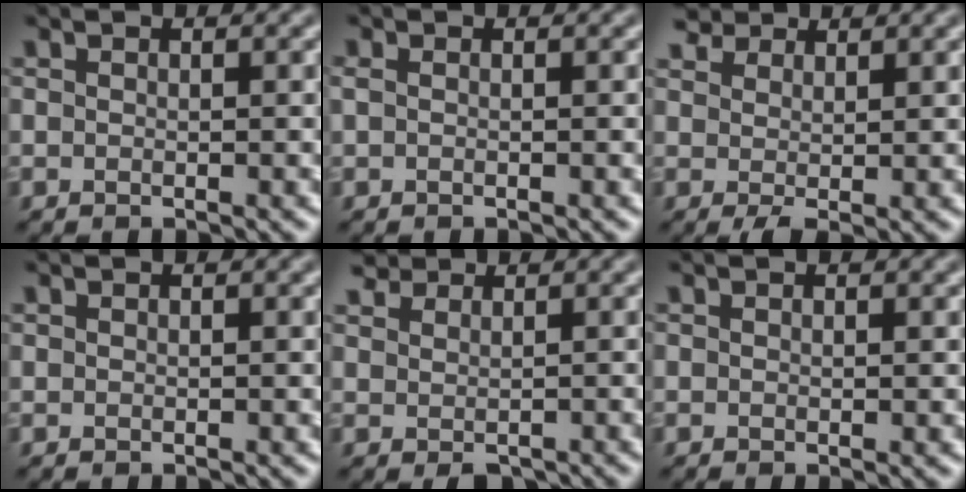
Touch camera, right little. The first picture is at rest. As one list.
[{"total": 0.6, "force": [-0.2, 0.3, 0.4], "torque": [-0.011, -0.001, -0.002]}, {"total": 2.9, "force": [1.7, 1.7, 1.7], "torque": [-0.037, 0.003, 0.034]}, {"total": 0.0}, {"total": 2.4, "force": [1.2, 1.8, 0.8], "torque": [-0.013, -0.001, 0.023]}, {"total": 0.0}]